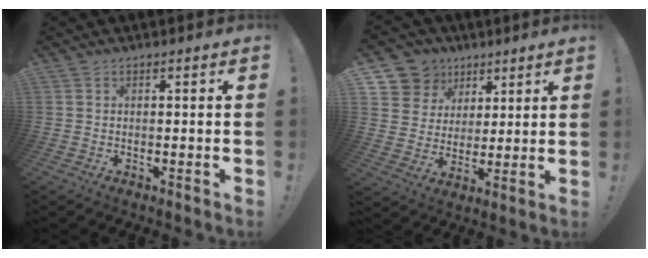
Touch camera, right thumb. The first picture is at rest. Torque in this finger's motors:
{"motor_torque": [0.47, 0.43, 0.45, 0.33, -0.06]}